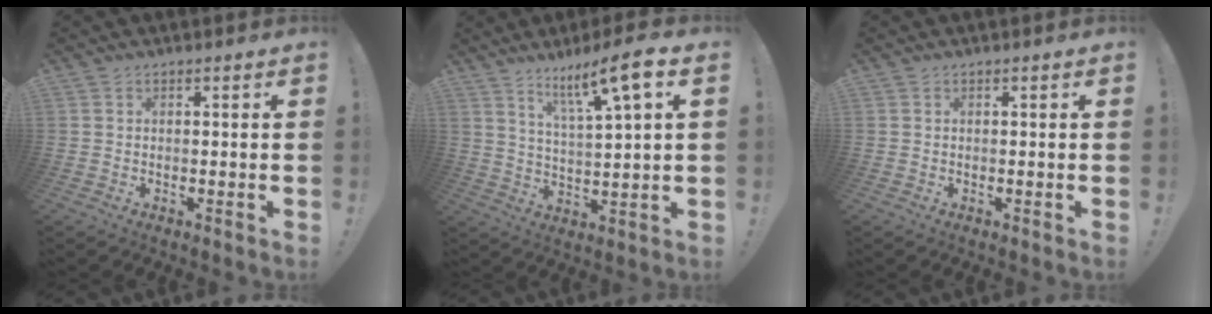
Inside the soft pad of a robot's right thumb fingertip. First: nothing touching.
{"total": 11.6, "force": [6.8, 1.2, 9.4], "torque": [-0.156, -0.034, 0.104]}
{"total": 0.0}